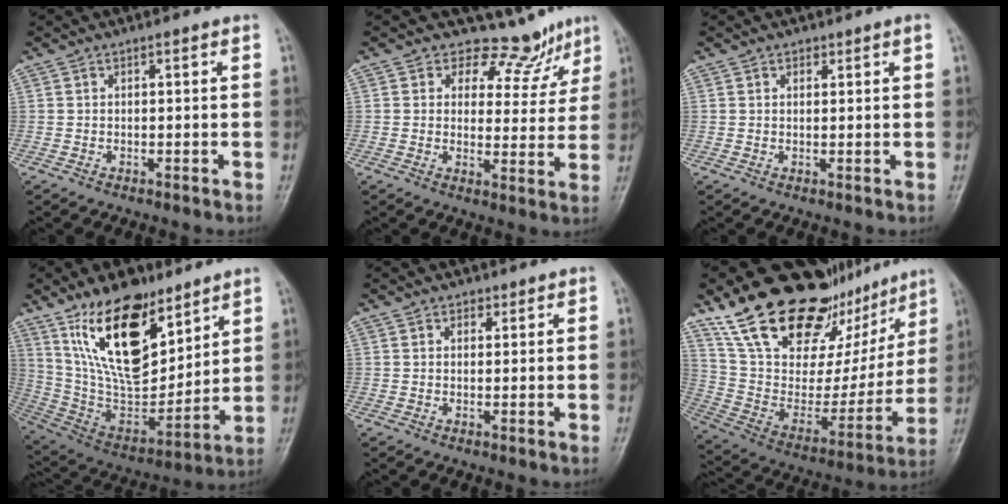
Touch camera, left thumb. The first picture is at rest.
{"total": 8.6, "force": [7.1, 4.7, 1.6], "torque": [0.015, -0.053, 0.086]}
{"total": 1.0, "force": [0.7, 0.5, 0.4], "torque": [0.001, -0.005, 0.009]}
{"total": 21.7, "force": [12.3, 10.5, 14.5], "torque": [-0.207, -0.071, 0.238]}
{"total": 1.4, "force": [0.9, 1.0, 0.2], "torque": [0.009, -0.005, 0.009]}
{"total": 30.2, "force": [19.9, 14.7, 17.4], "torque": [-0.236, -0.048, 0.331]}